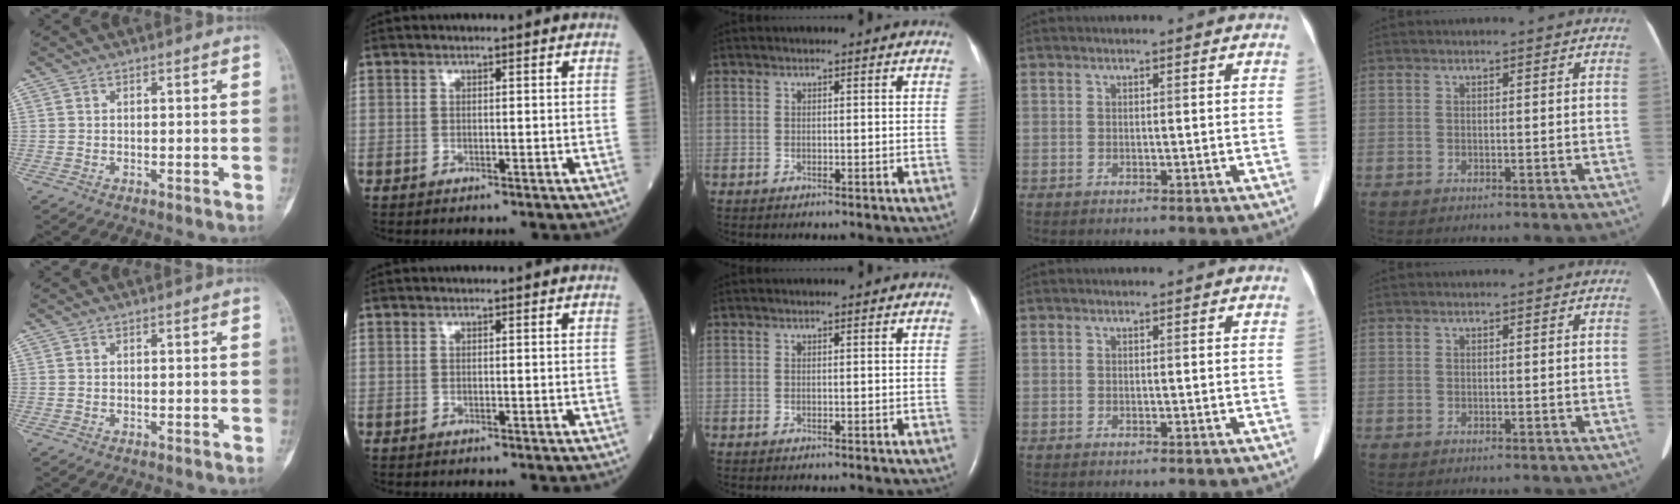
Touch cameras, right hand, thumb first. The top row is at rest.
{}